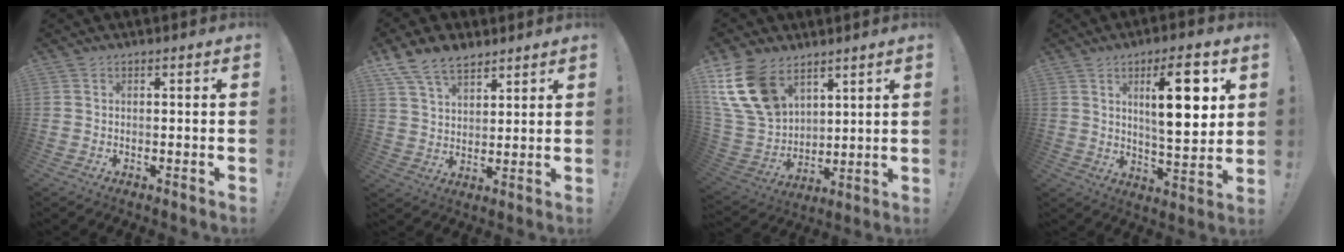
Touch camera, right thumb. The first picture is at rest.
{"total": 9.9, "force": [7.3, 5.1, 4.4], "torque": [-0.085, -0.034, 0.142]}
{"total": 18.4, "force": [10.3, 11.7, 9.8], "torque": [-0.201, -0.052, 0.201]}
{"total": 15.6, "force": [5.9, 4.6, 13.6], "torque": [-0.201, -0.012, 0.084]}